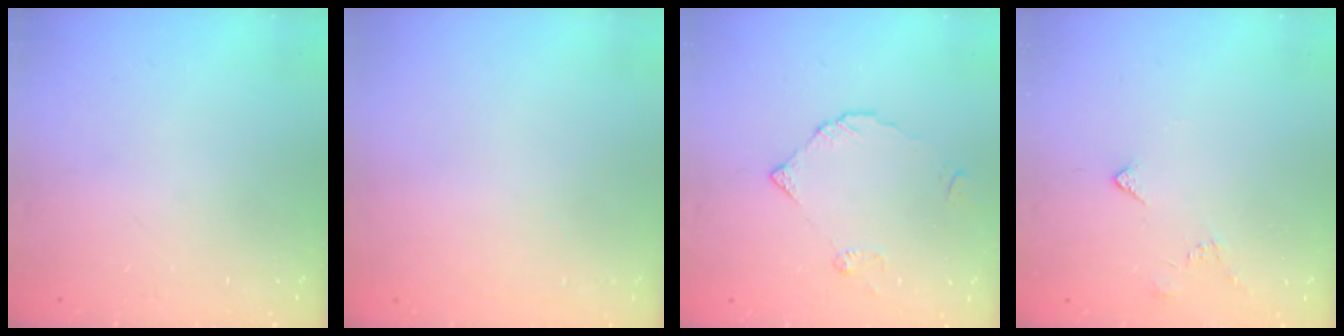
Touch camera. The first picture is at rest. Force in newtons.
{"total": 2.0, "press": 2.0, "slide": 0.1}
{"total": 4.0, "press": 4.0, "slide": 0.4}
{"total": 3.9, "press": 3.9, "slide": 0.6}